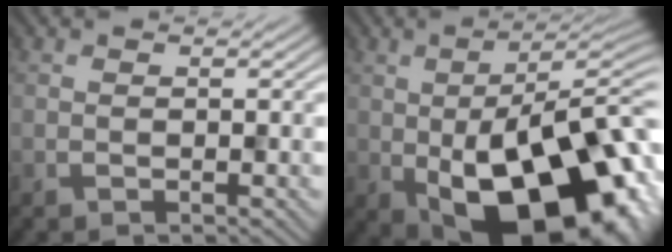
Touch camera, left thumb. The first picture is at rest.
{"total": 19.3, "force": [-4.5, 10.1, 15.8], "torque": [-0.209, -0.007, -0.068]}